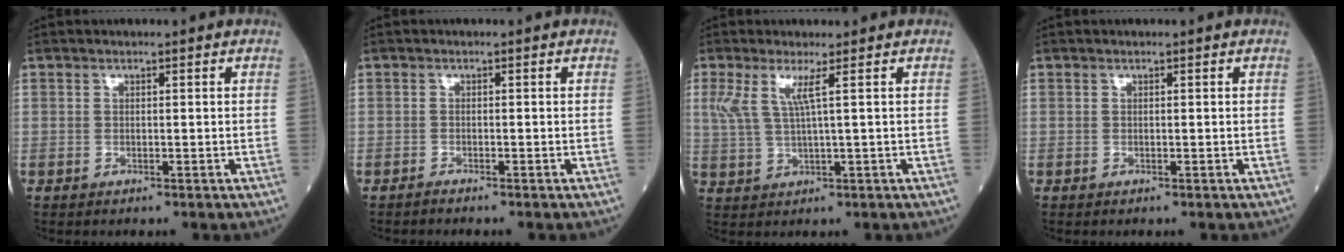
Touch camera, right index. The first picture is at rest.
{"total": 0.8, "force": [-0.7, -0.2, 0.1], "torque": [-0.004, -0.001, -0.016]}
{"total": 4.1, "force": [1.7, -0.2, 3.8], "torque": [-0.090, 0.007, 0.040]}
{"total": 0.0}